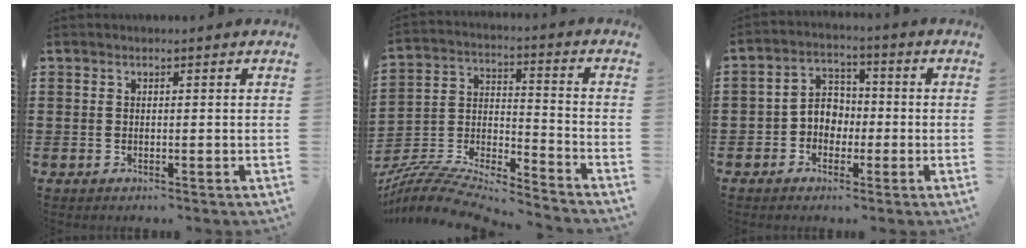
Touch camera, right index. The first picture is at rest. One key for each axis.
{"total": 8.0, "fx": -7.5, "fy": 1.2, "fz": 2.5, "tx": -0.061, "ty": -0.003, "tz": -0.154}
{"total": 4.2, "fx": -1.7, "fy": 3.4, "fz": 1.6, "tx": -0.041, "ty": 0.012, "tz": -0.037}